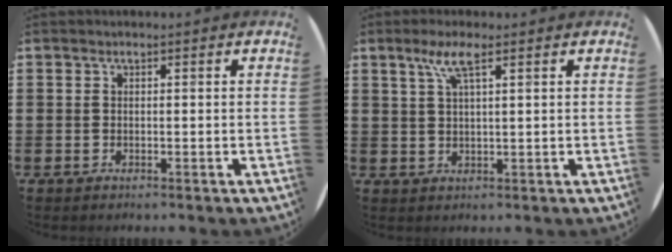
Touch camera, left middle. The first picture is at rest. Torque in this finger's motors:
{"motor_torque": [0.81, -0.38, 0.15, 0.07]}